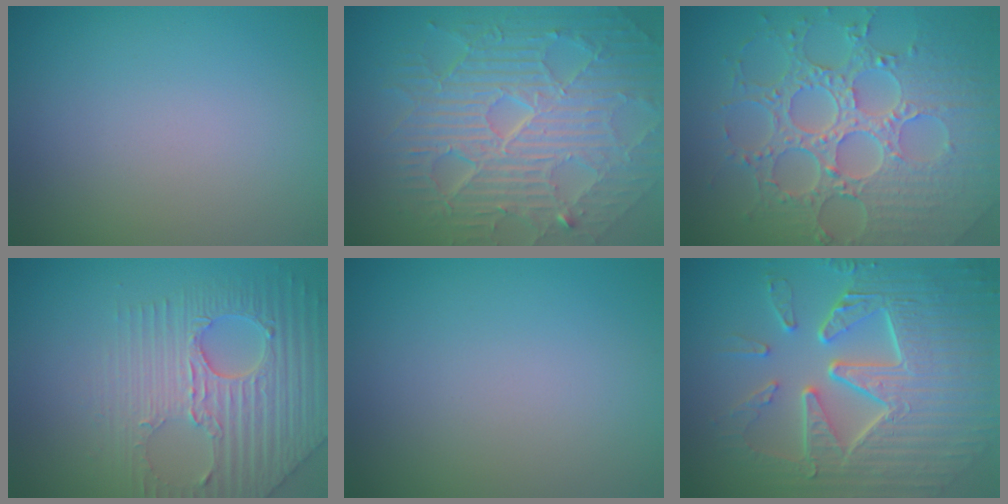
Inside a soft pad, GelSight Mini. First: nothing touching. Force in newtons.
{"total": 10.2, "press": 6.6, "slide": 7.8}
{"total": 8.3, "press": 6.1, "slide": 5.6}
{"total": 5.0, "press": 4.7, "slide": 1.8}
{"total": 0.0}
{"total": 9.9, "press": 6.7, "slide": 7.3}